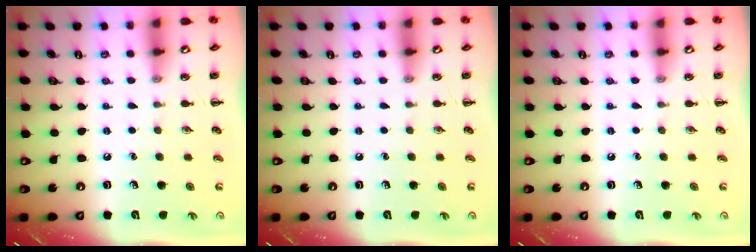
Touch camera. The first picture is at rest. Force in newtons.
{"total": 0.0}
{"total": 0.0}